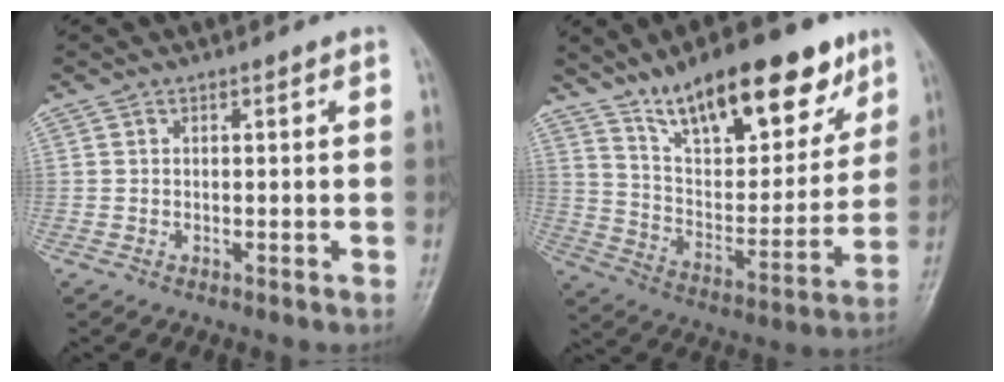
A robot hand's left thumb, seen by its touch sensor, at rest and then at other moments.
{"total": 22.9, "force": [15.1, 8.9, 14.6], "torque": [-0.178, -0.057, 0.251]}